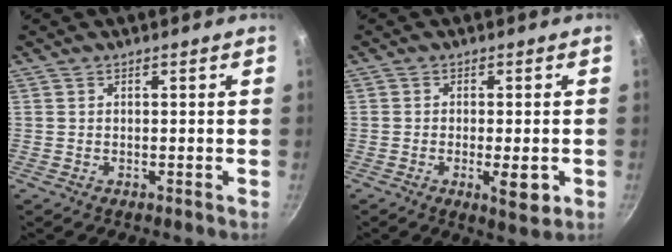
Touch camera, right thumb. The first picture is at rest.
{"total": 5.8, "force": [-1.6, 1.8, 5.2], "torque": [-0.075, -0.002, -0.021]}